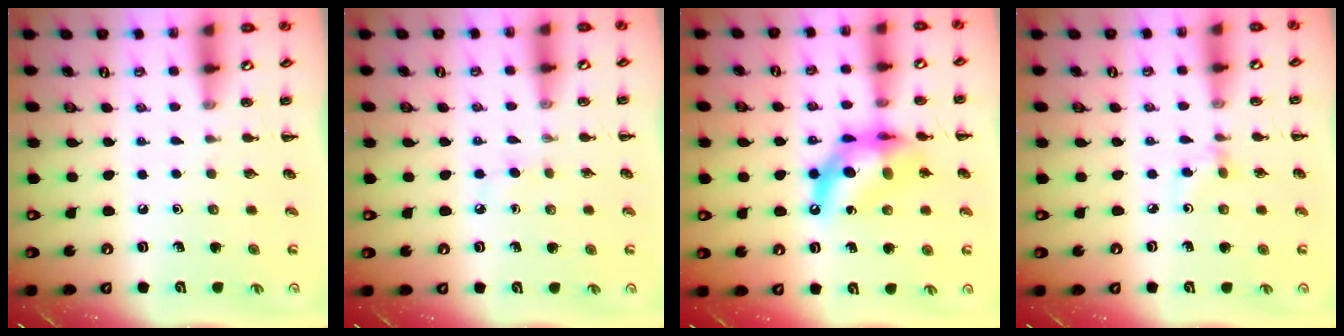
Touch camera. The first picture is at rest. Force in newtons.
{"total": 2.4, "press": 2.2, "slide": 1.0}
{"total": 13.6, "press": 13.0, "slide": 3.7}
{"total": 2.5, "press": 2.4, "slide": 0.9}